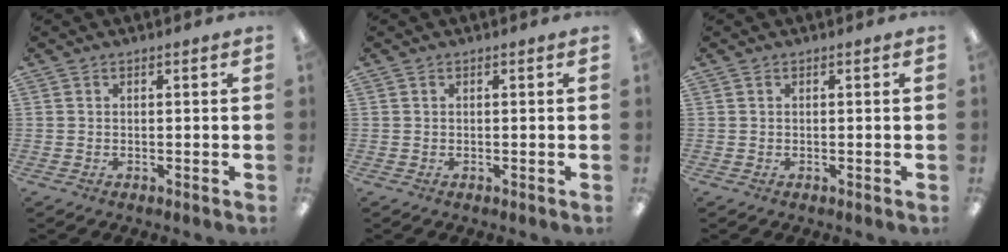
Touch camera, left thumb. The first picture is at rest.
{"total": 0.0}
{"total": 0.0}